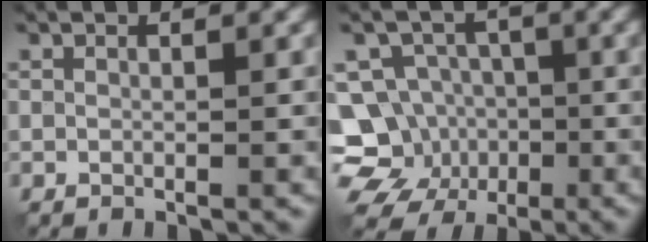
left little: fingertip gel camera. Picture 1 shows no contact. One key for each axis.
{"total": 11.0, "fx": -3.8, "fy": 9.9, "fz": 2.7, "tx": -0.056, "ty": -0.006, "tz": -0.084}